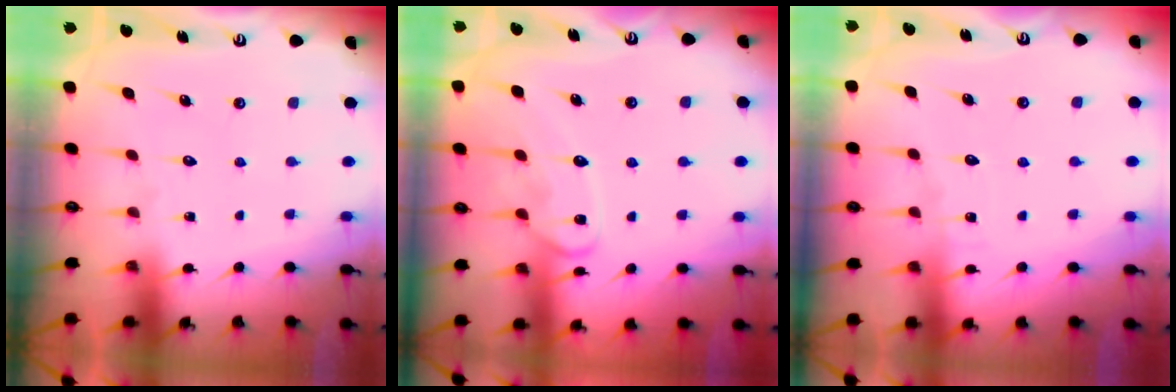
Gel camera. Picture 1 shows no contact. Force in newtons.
{"total": 11.9, "press": 11.9, "slide": 0.9}
{"total": 2.6, "press": 2.6, "slide": 0.3}